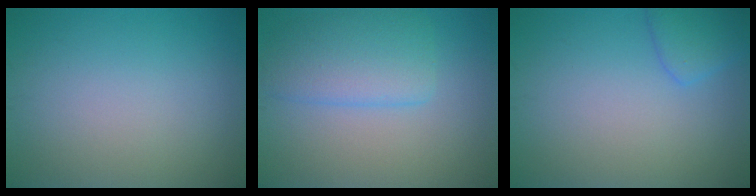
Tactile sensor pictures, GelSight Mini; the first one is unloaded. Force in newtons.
{"total": 4.4, "press": 4.4, "slide": 0.4}
{"total": 2.4, "press": 2.4, "slide": 0.2}